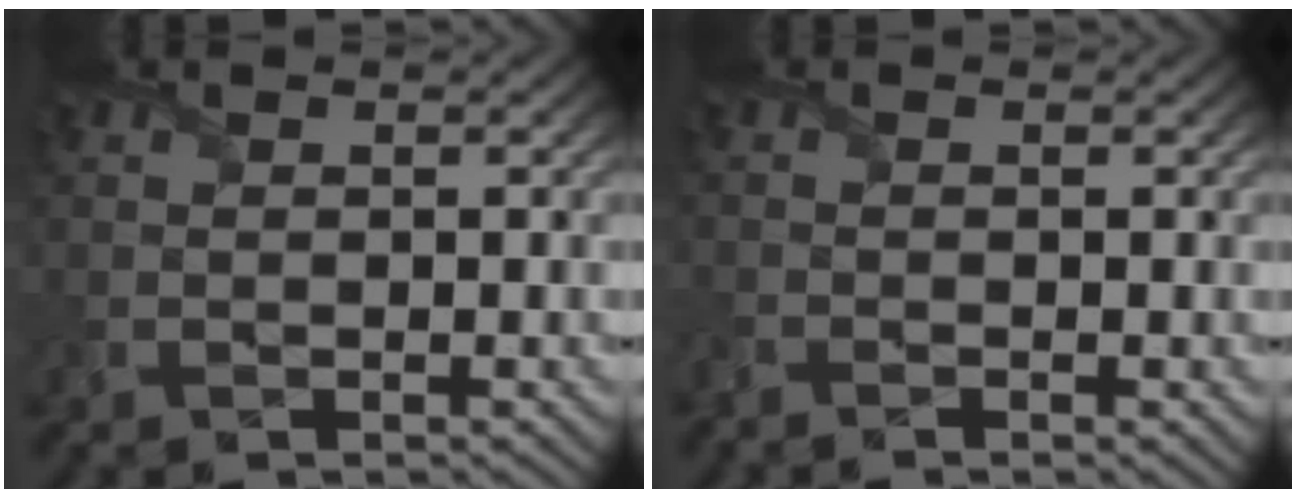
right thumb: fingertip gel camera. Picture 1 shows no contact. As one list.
[{"total": 1.5, "force": [-1.3, 0.2, 0.7], "torque": [-0.017, -0.012, -0.030]}]